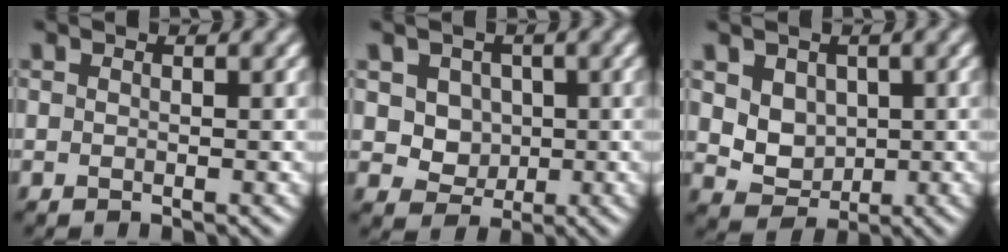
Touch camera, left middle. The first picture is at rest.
{"total": 4.5, "force": [1.3, 3.8, 2.0], "torque": [-0.040, -0.001, 0.028]}
{"total": 4.4, "force": [1.4, 3.6, 2.2], "torque": [-0.050, -0.004, 0.036]}